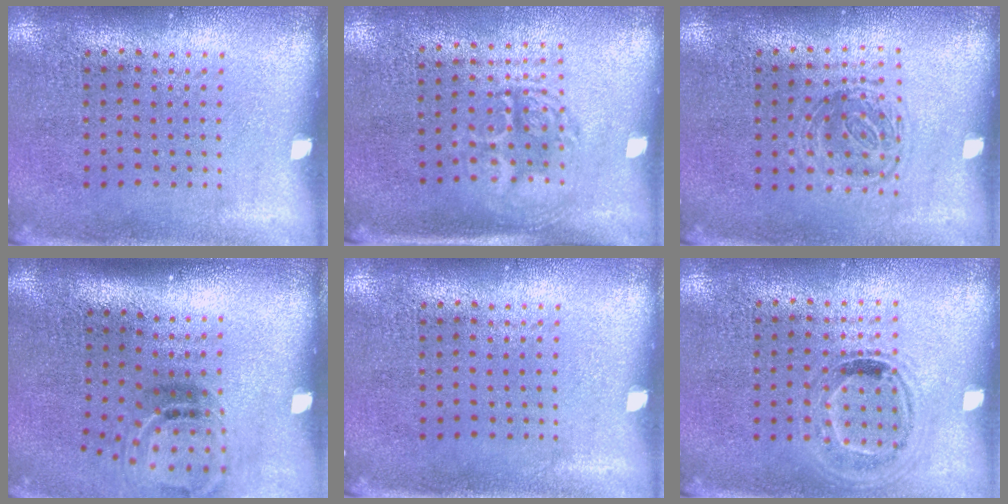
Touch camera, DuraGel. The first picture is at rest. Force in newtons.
{"total": 1.6, "press": 1.4, "slide": 0.8}
{"total": 1.2, "press": 1.0, "slide": 0.8}
{"total": 1.7, "press": 1.0, "slide": 1.3}
{"total": 0.0}
{"total": 1.0, "press": 0.9, "slide": 0.5}